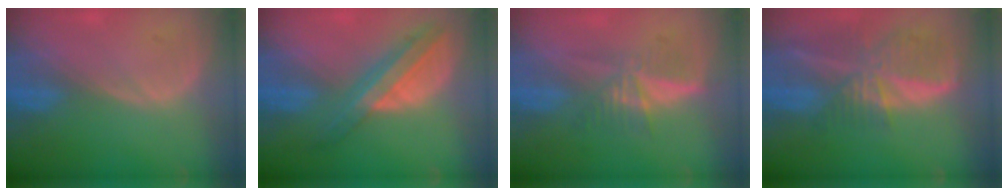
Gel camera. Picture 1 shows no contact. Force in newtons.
{"total": 8.1, "press": 6.9, "slide": 4.3}
{"total": 5.1, "press": 4.9, "slide": 1.5}
{"total": 9.5, "press": 8.2, "slide": 4.7}